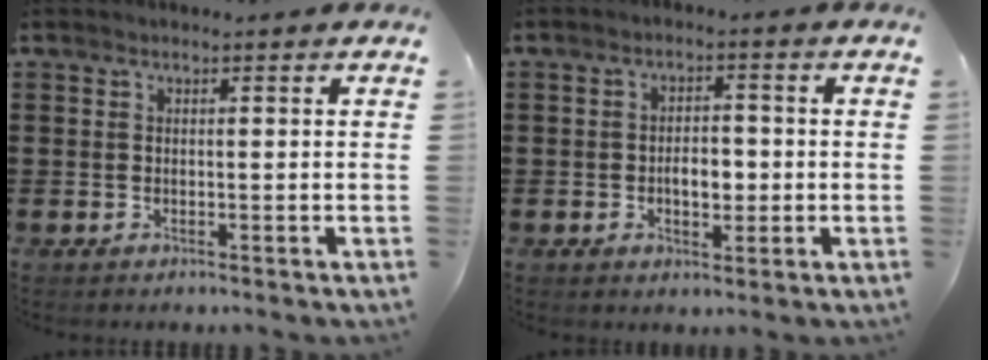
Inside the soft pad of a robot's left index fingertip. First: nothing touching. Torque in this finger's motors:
{"motor_torque": [0.37, 0.32, 0.14, 0.07]}